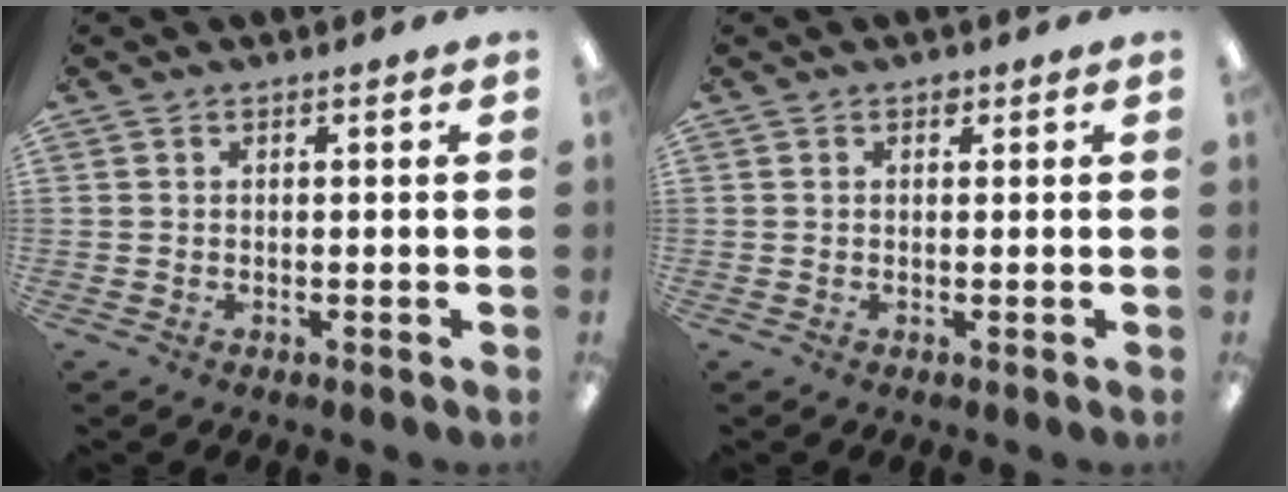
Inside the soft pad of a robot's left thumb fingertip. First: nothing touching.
{"total": 0.9, "force": [0.5, 0.6, 0.3], "torque": [0.001, -0.001, 0.008]}